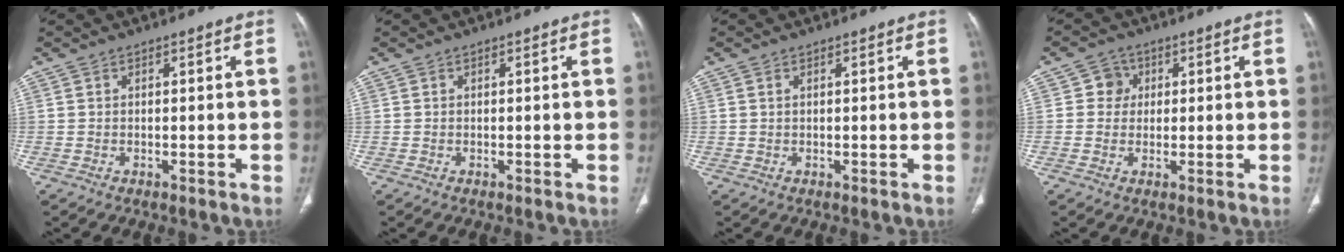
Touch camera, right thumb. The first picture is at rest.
{"total": 0.0}
{"total": 0.6, "force": [0.3, 0.3, 0.5], "torque": [-0.011, 0.004, 0.006]}
{"total": 3.5, "force": [0.7, 3.3, 0.8], "torque": [0.012, 0.004, 0.005]}